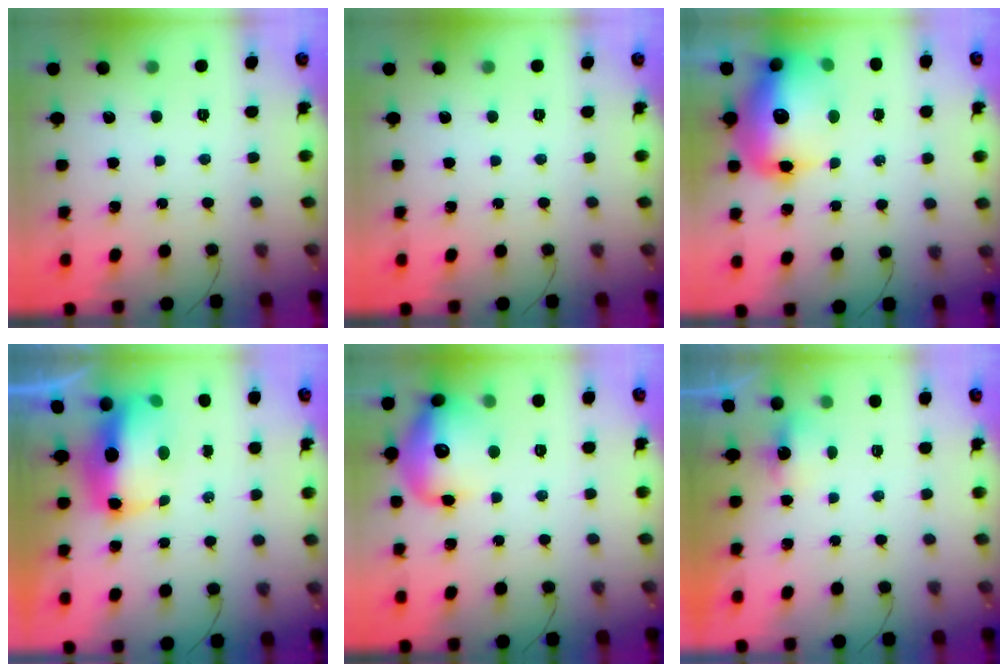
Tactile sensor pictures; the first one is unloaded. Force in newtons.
{"total": 0.0}
{"total": 18.3, "press": 17.8, "slide": 4.1}
{"total": 10.2, "press": 9.9, "slide": 2.2}
{"total": 14.9, "press": 14.8, "slide": 1.4}
{"total": 2.0, "press": 1.8, "slide": 0.8}